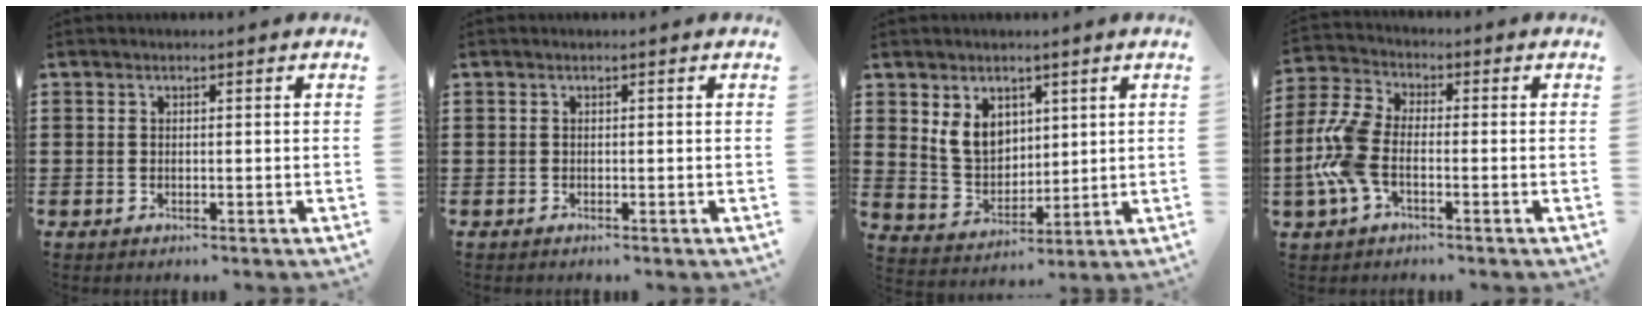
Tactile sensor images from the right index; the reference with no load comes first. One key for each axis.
{"total": 0.0}
{"total": 6.5, "fx": 2.7, "fy": 4.9, "fz": 3.2, "tx": -0.089, "ty": 0.013, "tz": 0.049}
{"total": 8.5, "fx": -2.2, "fy": 4.5, "fz": 6.9, "tx": -0.179, "ty": -0.004, "tz": -0.048}